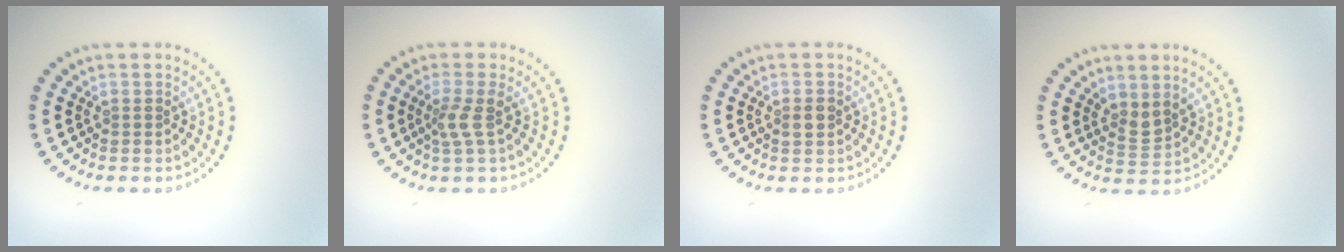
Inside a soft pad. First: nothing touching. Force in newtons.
{"total": 1.9, "press": 1.4, "slide": 1.3}
{"total": 1.0, "press": 1.0, "slide": 0.1}
{"total": 1.8, "press": 1.4, "slide": 1.1}